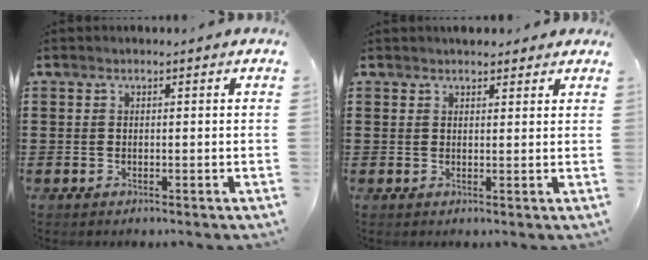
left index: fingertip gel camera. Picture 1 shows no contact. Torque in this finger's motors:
{"motor_torque": [1.52, 0.62, 0.53, 0.04]}